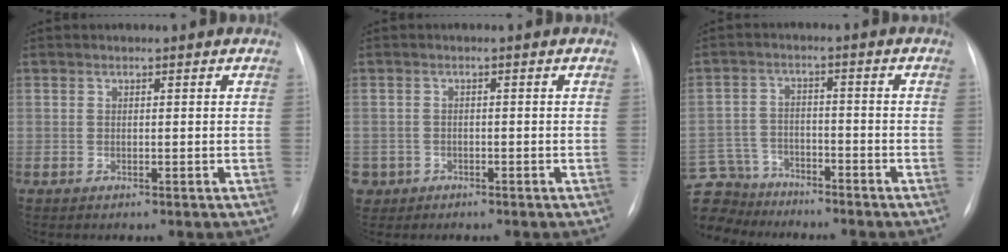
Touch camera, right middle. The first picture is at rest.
{"total": 3.0, "force": [-1.5, 2.6, -0.1], "torque": [0.002, 0.009, -0.026]}
{"total": 11.5, "force": [-10.3, 4.9, 1.4], "torque": [-0.051, 0.013, -0.179]}